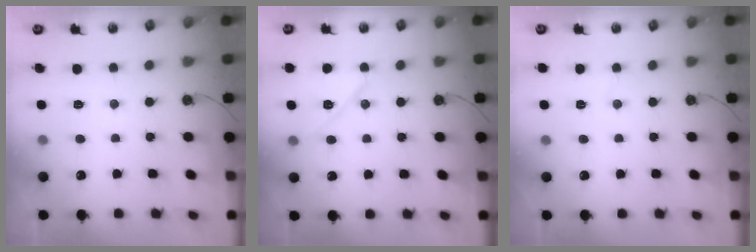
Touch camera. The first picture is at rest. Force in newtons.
{"total": 9.6, "press": 9.6, "slide": 0.9}
{"total": 2.9, "press": 2.7, "slide": 1.1}